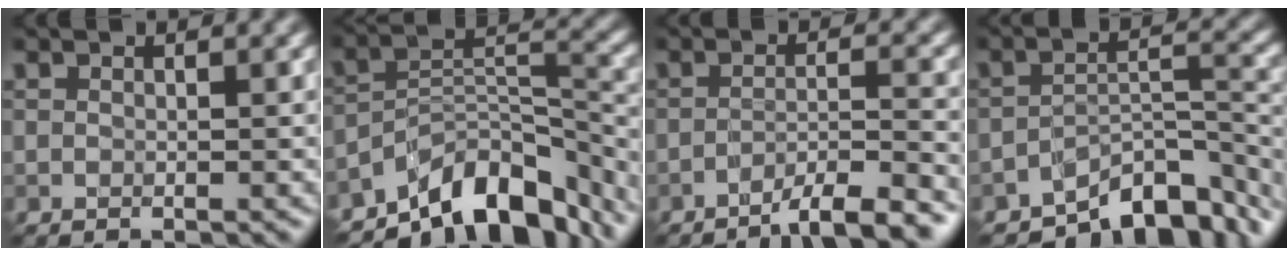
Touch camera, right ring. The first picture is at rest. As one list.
[{"total": 10.3, "force": [-7.9, 4.0, 5.2], "torque": [-0.073, 0.005, -0.143]}, {"total": 5.4, "force": [-4.2, 0.6, 3.3], "torque": [-0.045, 0.009, -0.068]}, {"total": 8.2, "force": [-6.2, 3.1, 4.4], "torque": [-0.047, -0.011, -0.098]}]